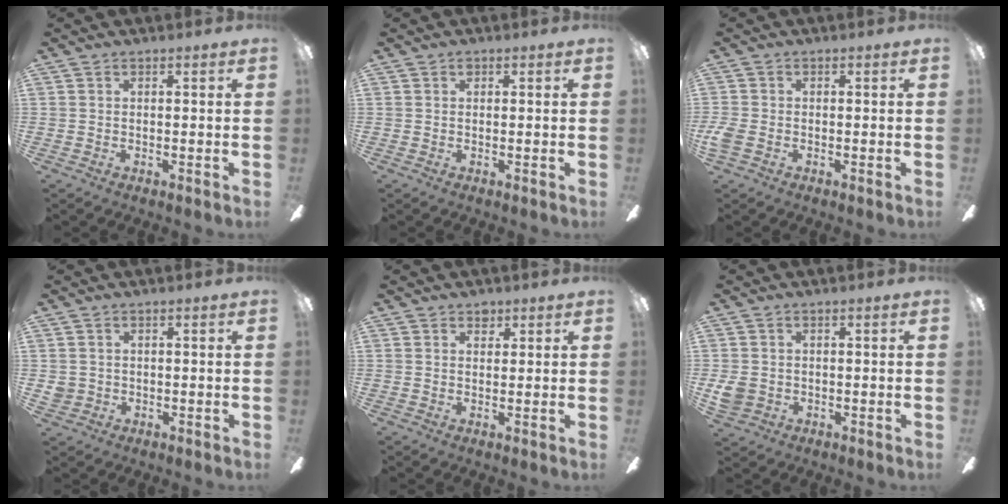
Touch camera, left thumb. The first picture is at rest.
{"total": 0.7, "force": [0.4, 0.5, 0.3], "torque": [-0.007, 0.002, 0.008]}
{"total": 3.0, "force": [-0.9, 2.1, 1.9], "torque": [-0.044, 0.003, -0.019]}
{"total": 2.1, "force": [0.3, 2.0, 0.6], "torque": [-0.013, 0.004, 0.005]}
{"total": 2.2, "force": [1.7, 1.3, 0.7], "torque": [0.008, -0.008, 0.025]}
{"total": 3.9, "force": [-0.2, 3.5, 1.8], "torque": [-0.038, 0.001, -0.004]}